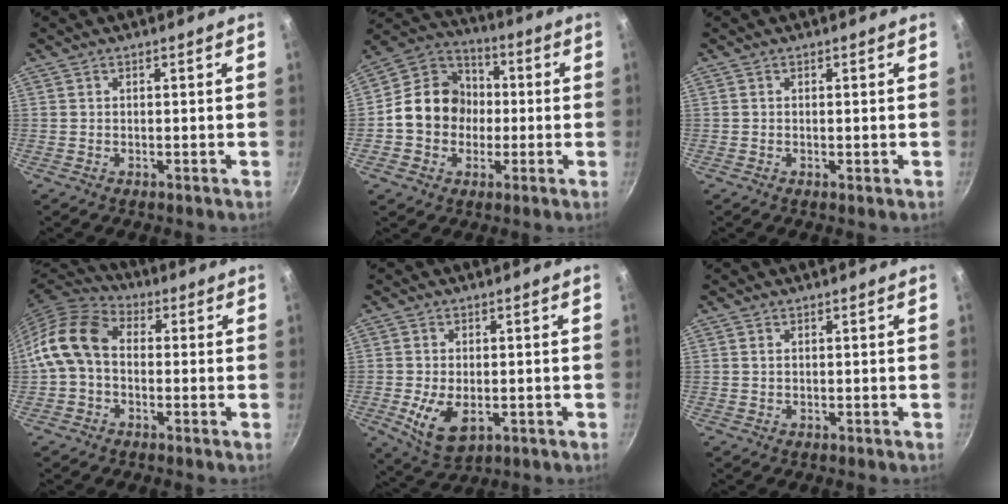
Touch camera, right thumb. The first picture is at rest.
{"total": 14.1, "force": [-0.9, 12.2, 7.0], "torque": [-0.079, 0.032, -0.032]}
{"total": 0.6, "force": [-0.1, 0.2, 0.6], "torque": [-0.009, -0.001, -0.002]}
{"total": 11.0, "force": [-0.4, 8.1, 7.6], "torque": [-0.128, 0.033, -0.029]}
{"total": 8.3, "force": [-1.7, 4.8, 6.5], "torque": [-0.118, -0.016, -0.019]}
{"total": 0.8, "force": [0.3, 0.5, 0.6], "torque": [-0.010, 0.002, 0.004]}